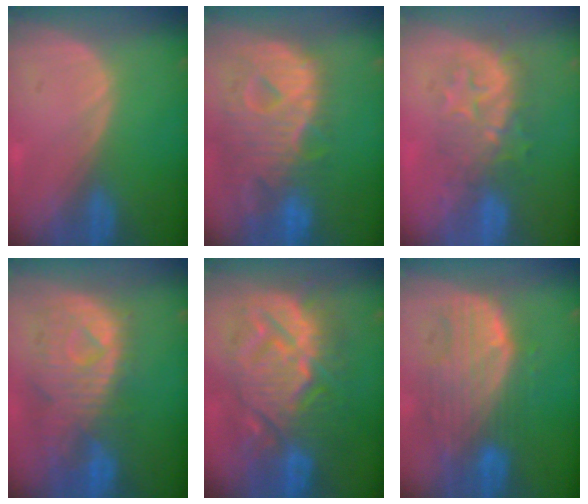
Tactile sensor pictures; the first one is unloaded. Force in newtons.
{"total": 12.8, "press": 10.8, "slide": 6.8}
{"total": 7.9, "press": 7.8, "slide": 1.6}
{"total": 11.3, "press": 9.7, "slide": 5.7}
{"total": 13.9, "press": 13.8, "slide": 1.4}
{"total": 10.3, "press": 8.9, "slide": 5.1}